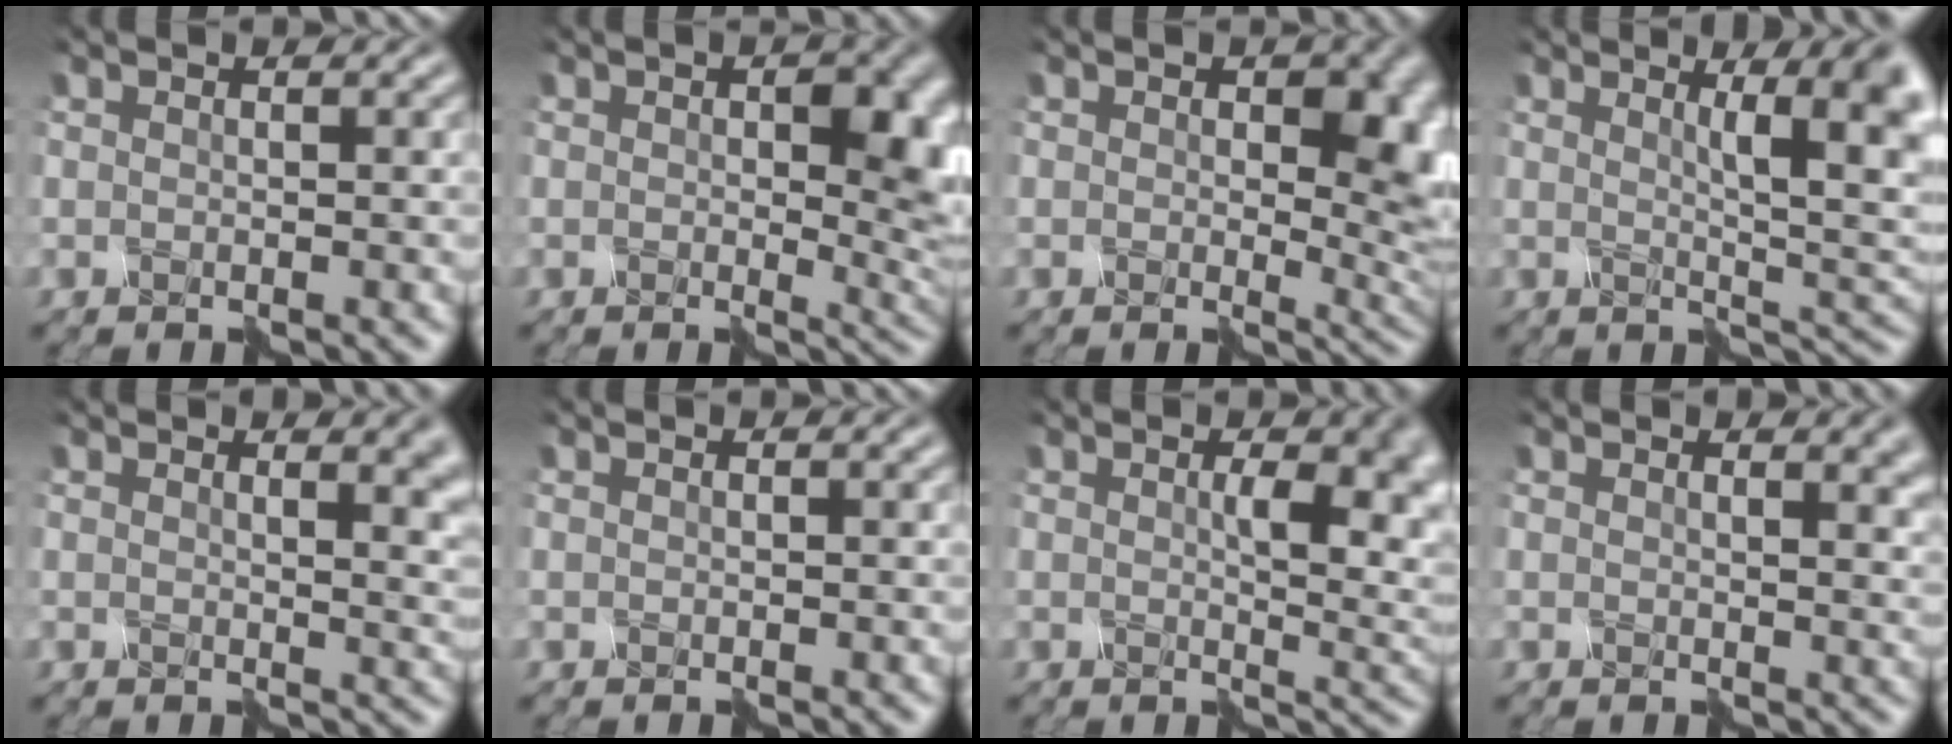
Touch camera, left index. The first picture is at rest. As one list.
[{"total": 7.0, "force": [0.8, 3.7, 5.9], "torque": [-0.063, -0.003, 0.009]}, {"total": 7.9, "force": [0.8, 4.9, 6.1], "torque": [-0.064, -0.005, 0.013]}, {"total": 7.8, "force": [2.3, 1.9, 7.3], "torque": [-0.078, 0.007, 0.031]}, {"total": 6.4, "force": [2.6, 3.0, 5.0], "torque": [-0.011, 0.010, 0.028]}, {"total": 0.0}, {"total": 6.8, "force": [1.1, 2.5, 6.2], "torque": [-0.074, -0.001, 0.018]}, {"total": 4.7, "force": [2.1, 2.4, 3.5], "torque": [-0.001, 0.007, 0.021]}]